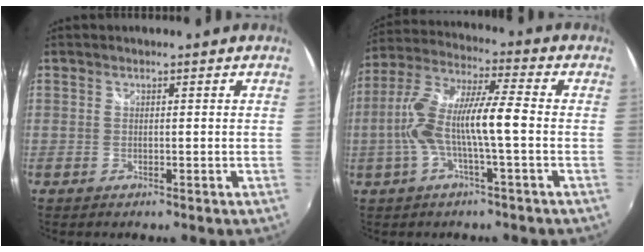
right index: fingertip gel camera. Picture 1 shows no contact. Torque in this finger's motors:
{"motor_torque": [1.23, -0.21, 0.43, 0.21]}